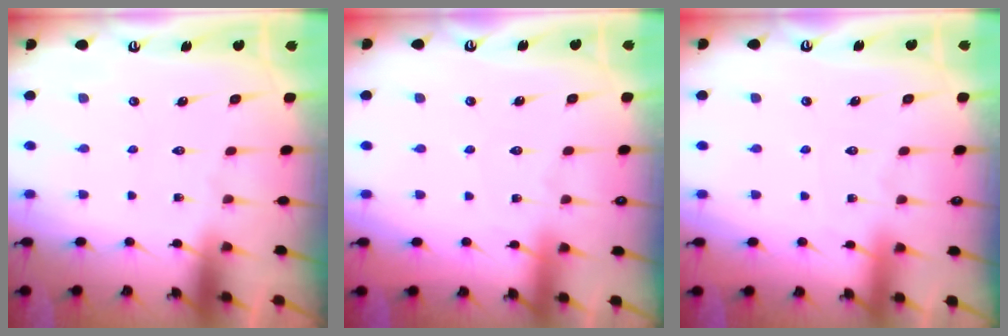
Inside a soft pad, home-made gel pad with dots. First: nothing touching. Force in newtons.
{"total": 3.4, "press": 3.4, "slide": 0.5}
{"total": 1.8, "press": 1.8, "slide": 0.3}